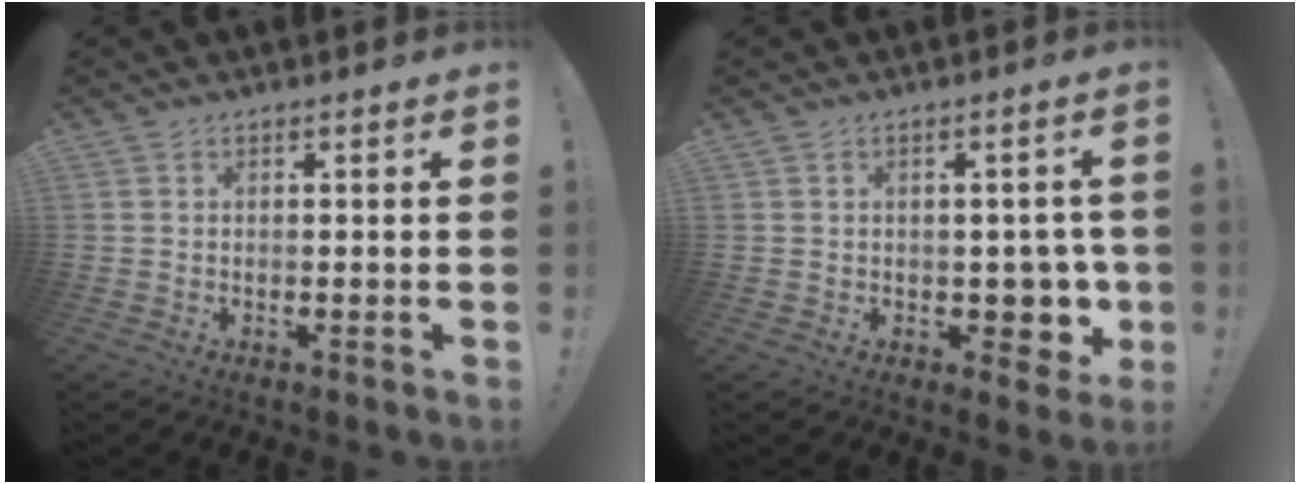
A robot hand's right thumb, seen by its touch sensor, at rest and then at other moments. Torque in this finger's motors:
{"motor_torque": [0.69, 0.49, 0.58, -0.46, 0.00]}